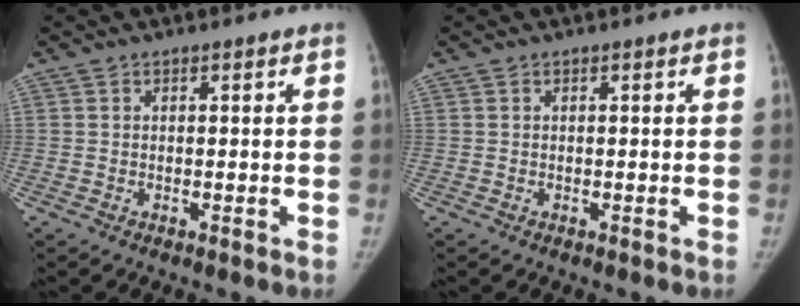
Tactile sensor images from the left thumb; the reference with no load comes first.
{"total": 0.0}